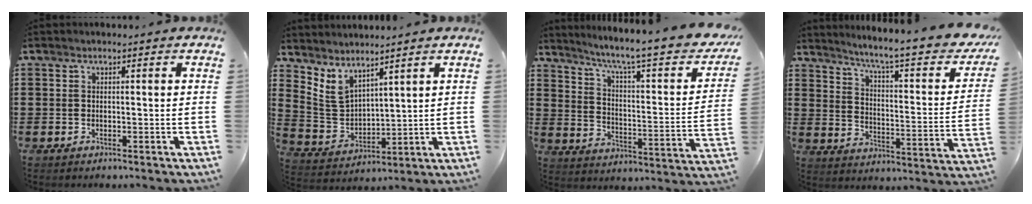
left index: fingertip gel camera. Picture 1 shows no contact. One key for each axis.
{"total": 4.8, "fx": 4.1, "fy": 1.8, "fz": 1.5, "tx": -0.050, "ty": -0.018, "tz": 0.077}
{"total": 7.1, "fx": 5.3, "fy": 0.1, "fz": 4.8, "tx": -0.106, "ty": -0.044, "tz": 0.076}
{"total": 7.0, "fx": 5.5, "fy": -0.5, "fz": 4.3, "tx": -0.091, "ty": -0.051, "tz": 0.080}